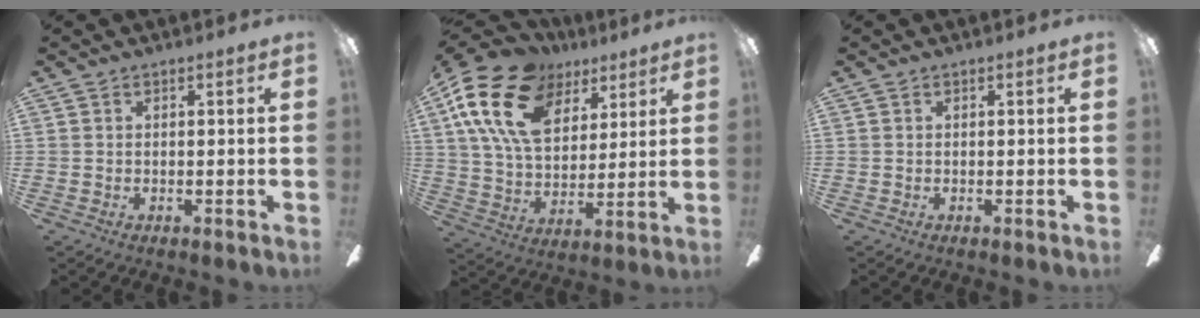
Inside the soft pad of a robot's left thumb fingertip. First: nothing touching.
{"total": 21.7, "force": [10.8, 13.8, 12.7], "torque": [-0.253, -0.038, 0.195]}
{"total": 0.0}